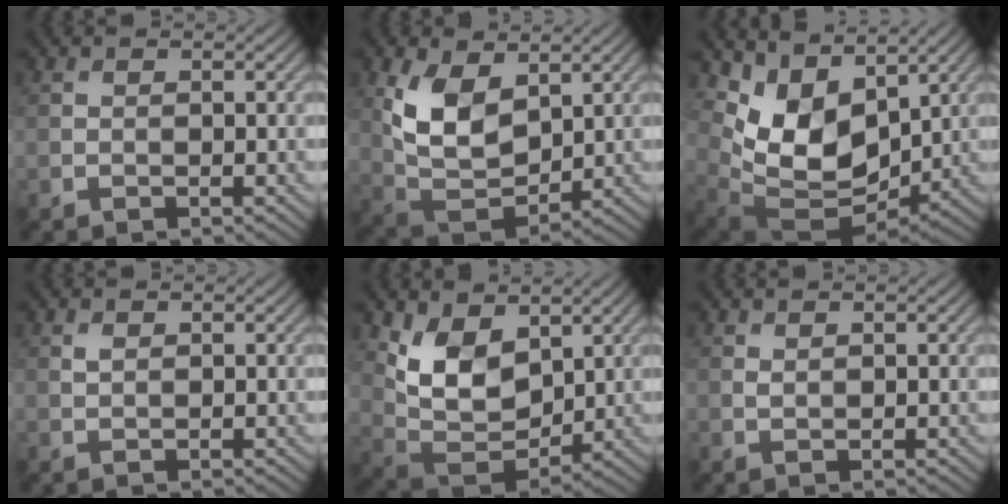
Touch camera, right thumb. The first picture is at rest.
{"total": 9.5, "force": [3.3, 5.6, 7.0], "torque": [-0.157, -0.009, 0.064]}
{"total": 10.6, "force": [4.4, 6.4, 7.2], "torque": [-0.160, -0.013, 0.087]}
{"total": 0.8, "force": [0.4, 0.5, 0.6], "torque": [-0.016, -0.001, 0.009]}
{"total": 8.9, "force": [3.9, 5.4, 5.8], "torque": [-0.129, -0.016, 0.072]}
{"total": 0.7, "force": [0.4, 0.3, 0.4], "torque": [-0.012, -0.002, 0.010]}